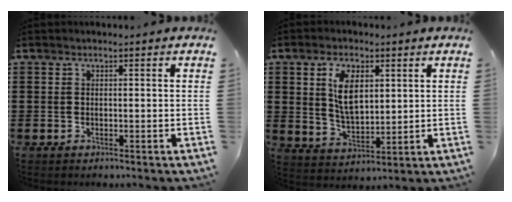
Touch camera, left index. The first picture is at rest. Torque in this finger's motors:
{"motor_torque": [1.27, 0.38, 0.64, 0.19]}